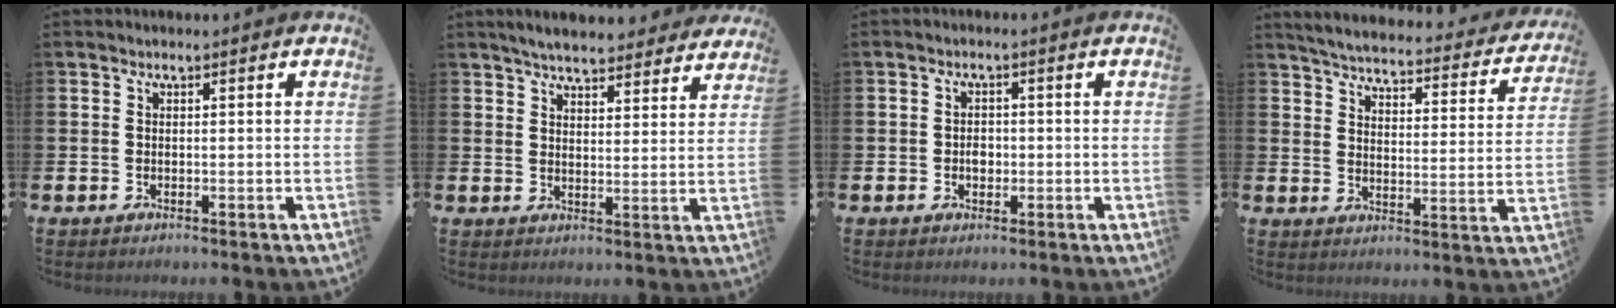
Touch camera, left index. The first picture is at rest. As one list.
[{"total": 5.8, "force": [5.6, 0.9, 1.2], "torque": [-0.032, -0.029, 0.098]}, {"total": 1.8, "force": [-0.3, 1.5, 1.1], "torque": [-0.002, -0.001, -0.011]}, {"total": 4.5, "force": [4.3, 0.7, 1.3], "torque": [-0.054, -0.035, 0.068]}]